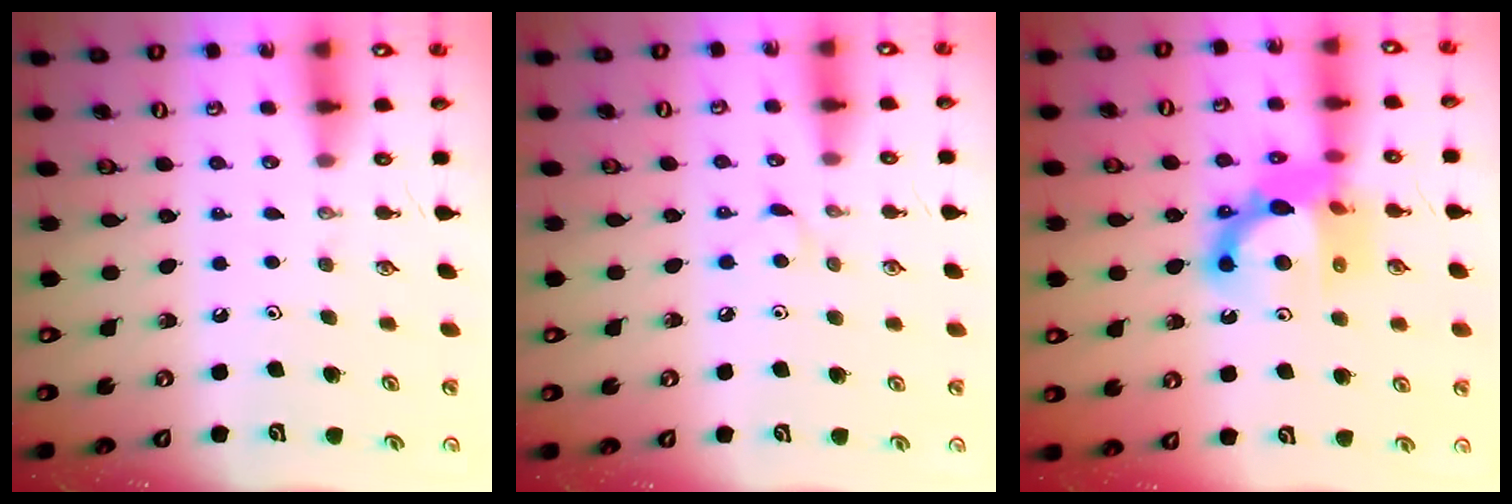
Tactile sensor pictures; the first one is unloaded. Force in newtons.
{"total": 3.9, "press": 3.9, "slide": 0.5}
{"total": 13.5, "press": 13.4, "slide": 1.0}